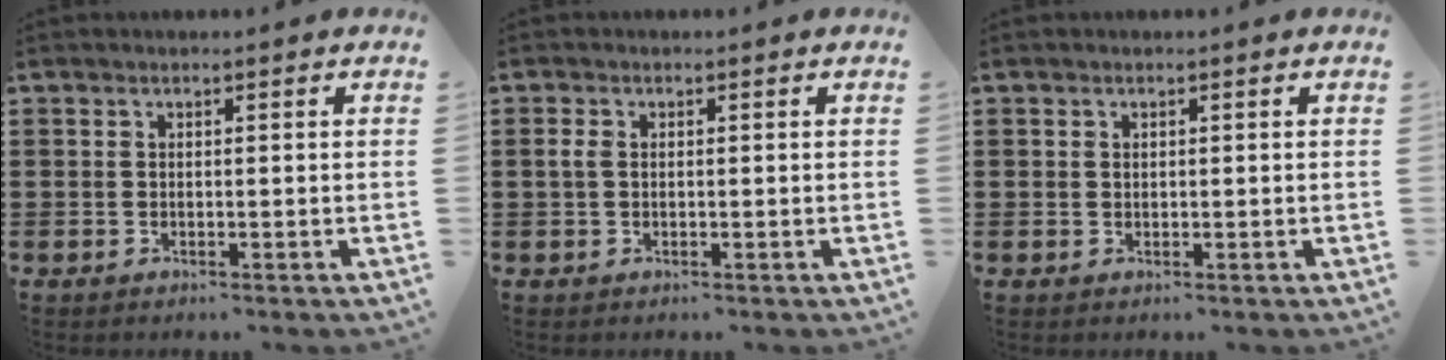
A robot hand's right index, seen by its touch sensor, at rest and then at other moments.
{"total": 1.5, "force": [0.2, 0.9, 1.1], "torque": [-0.033, 0.003, 0.000]}
{"total": 0.5, "force": [0.3, 0.4, 0.1], "torque": [-0.004, 0.002, 0.006]}